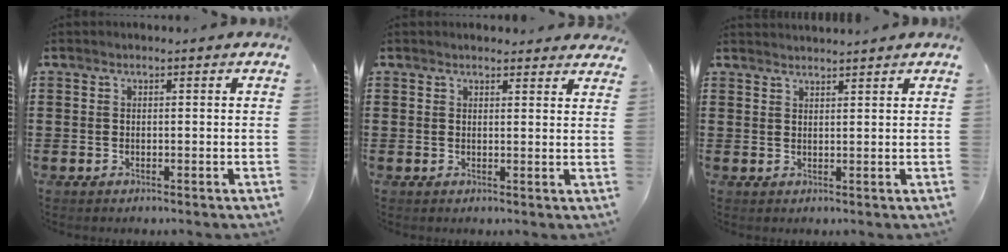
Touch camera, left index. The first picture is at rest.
{"total": 1.9, "force": [1.9, 0.4, 0.0], "torque": [-0.006, 0.003, 0.036]}
{"total": 1.6, "force": [1.5, -0.4, 0.0], "torque": [-0.004, 0.001, 0.031]}